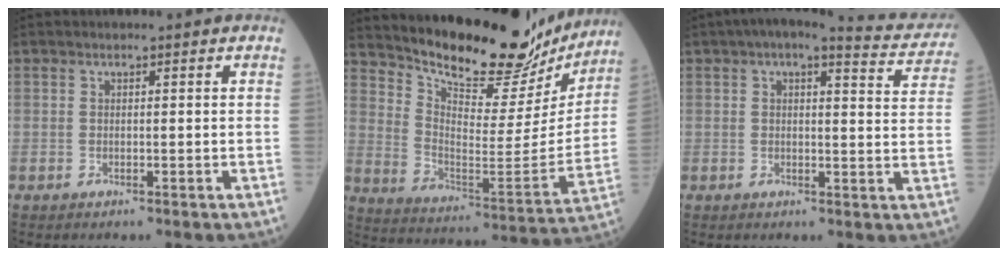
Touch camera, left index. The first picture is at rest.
{"total": 22.3, "force": [20.0, 6.1, 7.9], "torque": [-0.125, -0.042, 0.283]}
{"total": 11.0, "force": [9.9, 2.0, 4.3], "torque": [-0.044, 0.003, 0.096]}